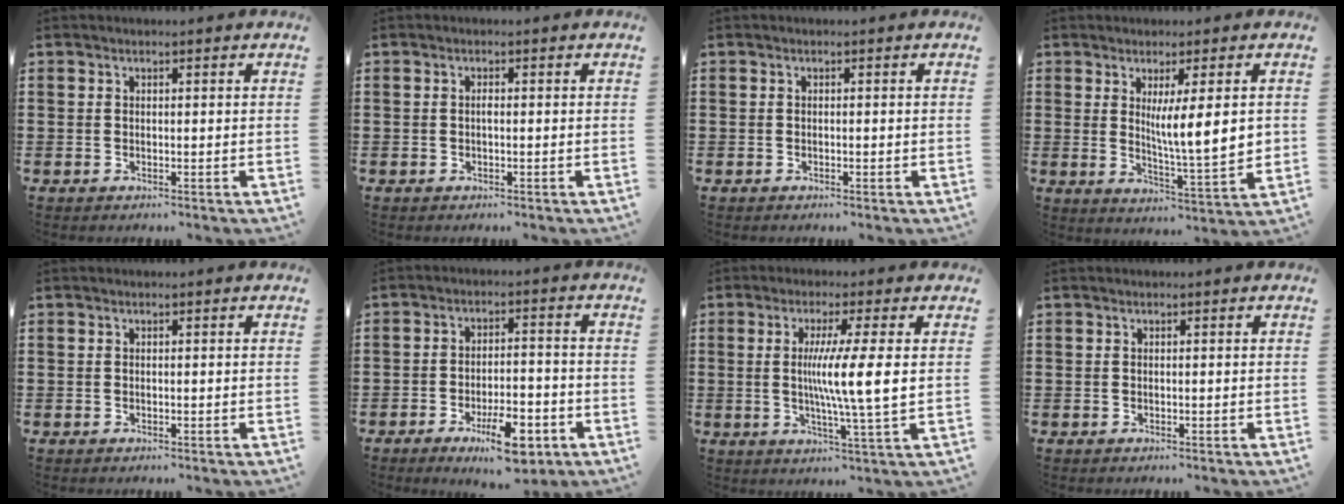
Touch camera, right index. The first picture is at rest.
{"total": 0.7, "force": [-0.1, 0.1, 0.7], "torque": [-0.015, -0.004, -0.001]}
{"total": 0.0}
{"total": 7.8, "force": [1.7, 0.6, 7.6], "torque": [-0.128, -0.012, 0.024]}
{"total": 0.0}
{"total": 8.7, "force": [-4.9, 3.1, 6.5], "torque": [-0.103, 0.015, -0.080]}
{"total": 8.4, "force": [0.8, -0.6, 8.3], "torque": [-0.155, -0.008, 0.007]}
{"total": 0.0}